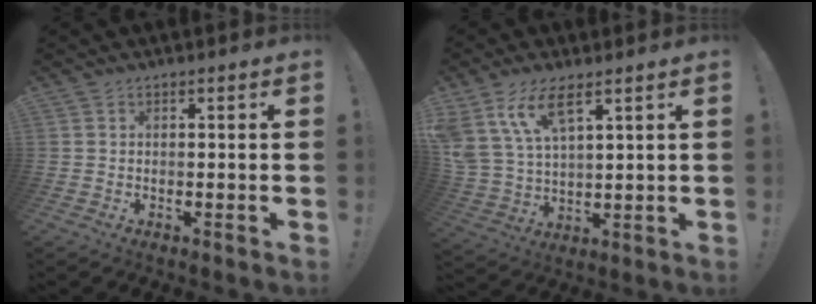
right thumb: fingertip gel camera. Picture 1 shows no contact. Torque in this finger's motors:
{"motor_torque": [-0.01, 1.82, 0.21, 0.34, 0.14]}